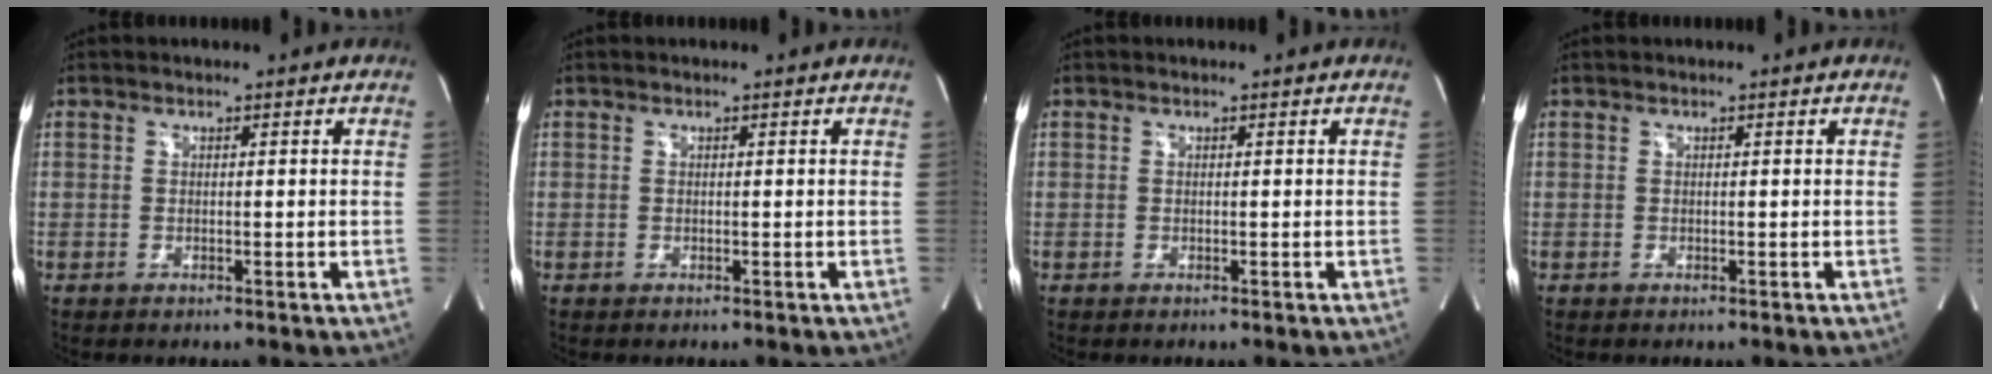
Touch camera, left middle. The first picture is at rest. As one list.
[{"total": 0.0}, {"total": 0.0}, {"total": 0.0}]